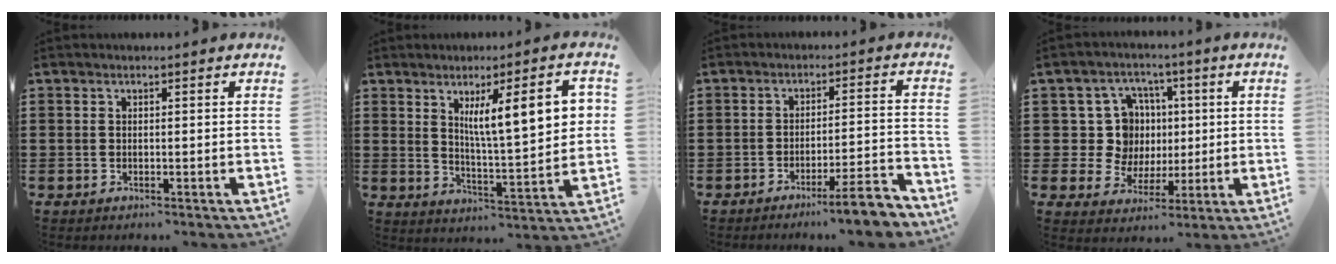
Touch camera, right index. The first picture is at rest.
{"total": 10.2, "force": [3.6, 2.0, 9.4], "torque": [-0.156, -0.002, 0.054]}
{"total": 6.7, "force": [-5.2, 0.1, 4.2], "torque": [-0.064, -0.006, -0.093]}
{"total": 9.4, "force": [1.5, 8.6, 3.3], "torque": [-0.080, 0.010, 0.033]}